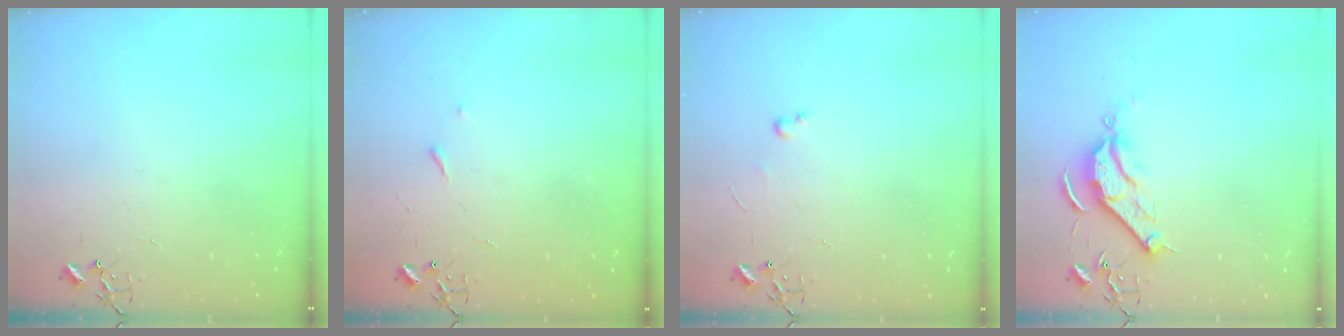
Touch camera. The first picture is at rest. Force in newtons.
{"total": 2.9, "press": 2.8, "slide": 0.5}
{"total": 2.6, "press": 2.6, "slide": 0.4}
{"total": 9.1, "press": 9.1, "slide": 0.1}